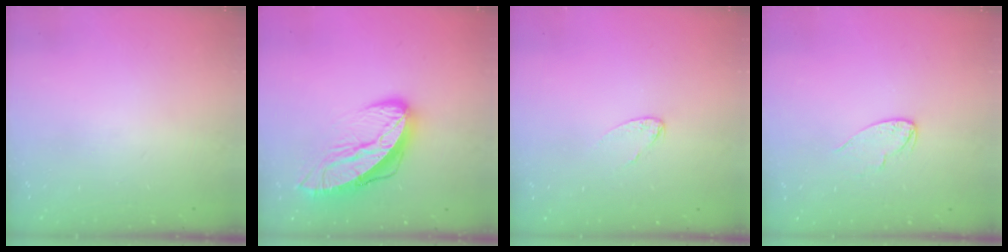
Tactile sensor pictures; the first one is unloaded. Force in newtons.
{"total": 12.4, "press": 12.3, "slide": 1.3}
{"total": 3.3, "press": 3.3, "slide": 0.2}
{"total": 5.6, "press": 5.6, "slide": 0.4}